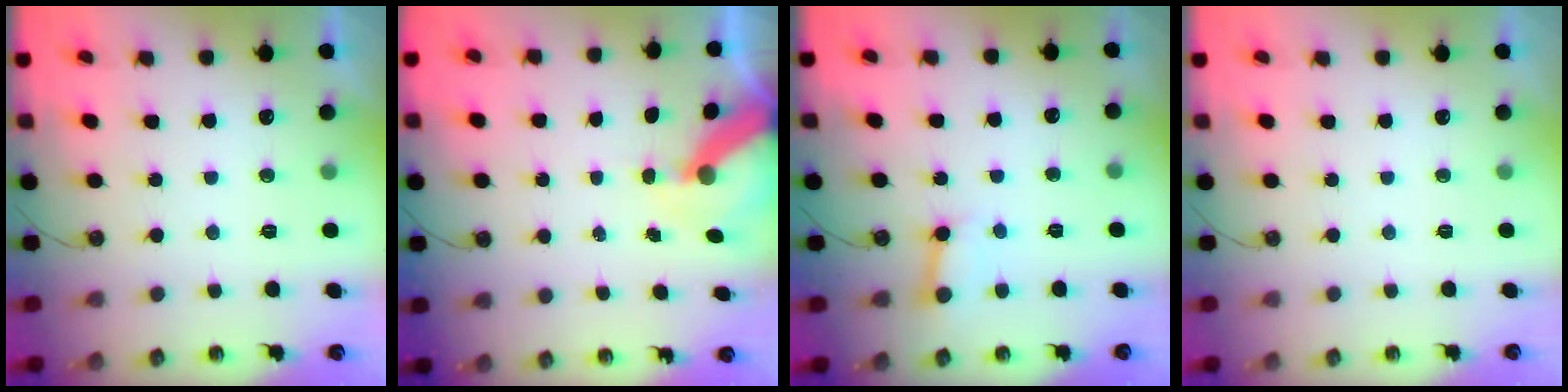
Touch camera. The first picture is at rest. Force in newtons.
{"total": 9.4, "press": 9.4, "slide": 1.2}
{"total": 3.1, "press": 3.1, "slide": 0.1}
{"total": 0.0}